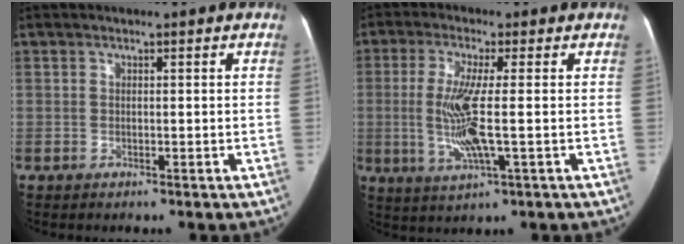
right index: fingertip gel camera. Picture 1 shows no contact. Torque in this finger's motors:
{"motor_torque": [0.35, 0.03, 0.27, 0.09]}